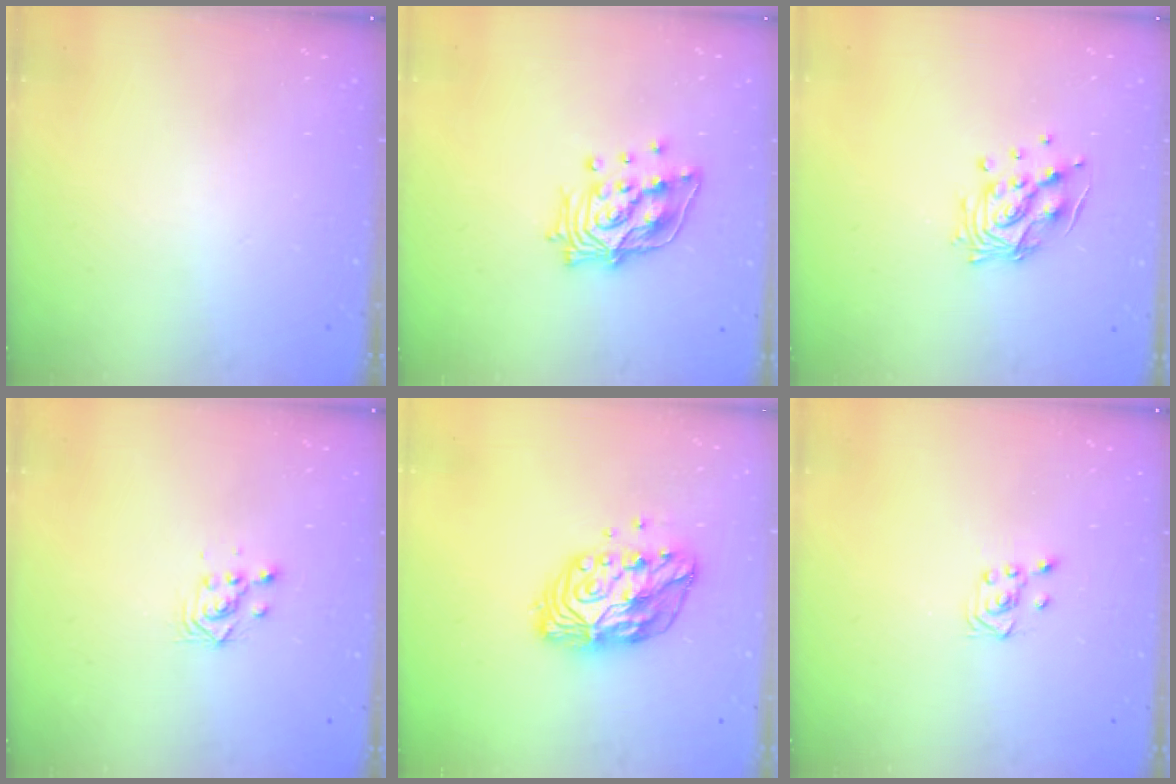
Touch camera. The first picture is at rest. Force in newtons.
{"total": 15.2, "press": 15.1, "slide": 2.0}
{"total": 12.0, "press": 11.9, "slide": 1.2}
{"total": 3.0, "press": 3.0, "slide": 0.1}
{"total": 13.2, "press": 13.2, "slide": 0.9}
{"total": 3.4, "press": 3.3, "slide": 0.8}